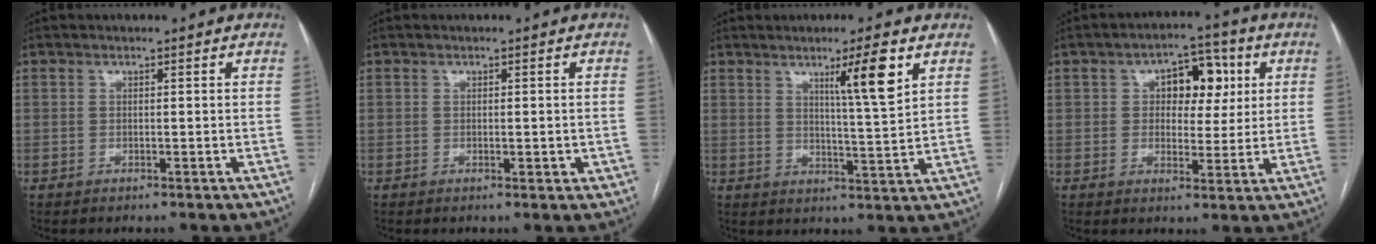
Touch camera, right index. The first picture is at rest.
{"total": 1.6, "force": [-0.2, 0.7, 1.4], "torque": [-0.018, -0.001, 0.002]}
{"total": 7.5, "force": [3.9, -0.5, 6.4], "torque": [-0.102, -0.009, 0.064]}
{"total": 7.9, "force": [2.2, 4.7, 5.9], "torque": [-0.075, 0.024, 0.034]}